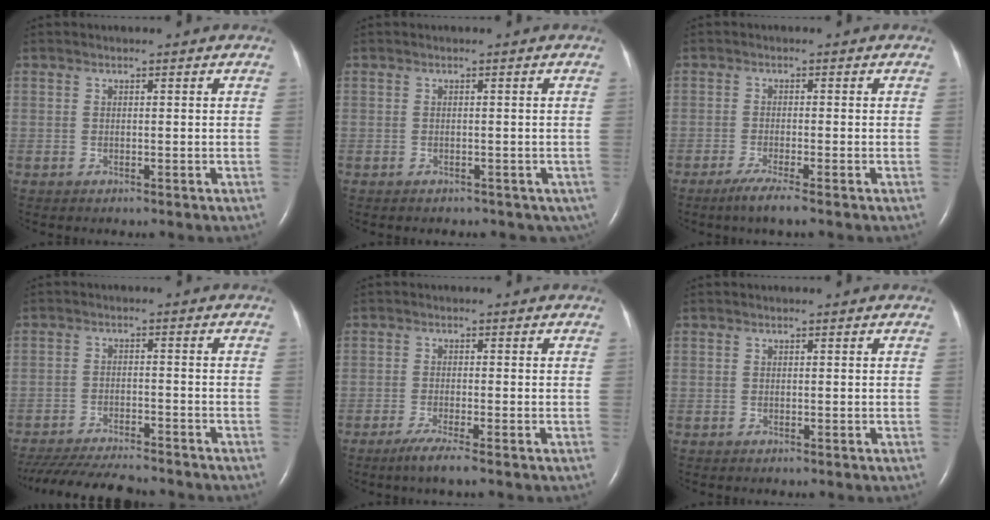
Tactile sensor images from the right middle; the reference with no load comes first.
{"total": 6.2, "force": [-4.4, 3.8, 2.2], "torque": [-0.021, 0.000, -0.042]}
{"total": 3.5, "force": [-2.4, -0.3, 2.5], "torque": [-0.053, -0.011, -0.047]}
{"total": 14.5, "force": [-13.2, 2.0, 5.8], "torque": [-0.113, -0.026, -0.196]}
{"total": 3.4, "force": [-2.3, -0.3, 2.5], "torque": [-0.053, -0.011, -0.046]}
{"total": 0.0}